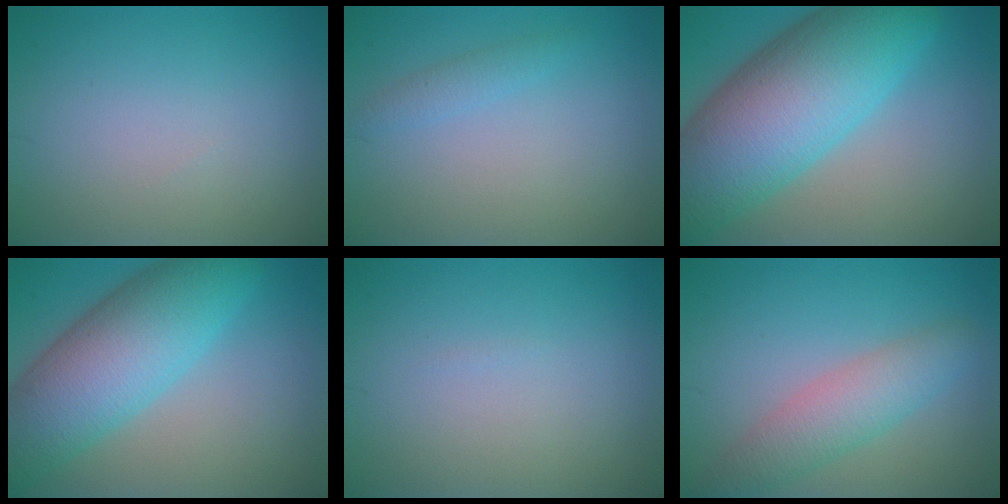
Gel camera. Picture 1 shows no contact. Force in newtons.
{"total": 1.3, "press": 1.3, "slide": 0.1}
{"total": 13.9, "press": 13.9, "slide": 0.4}
{"total": 10.0, "press": 10.0, "slide": 0.2}
{"total": 0.0}
{"total": 4.0, "press": 4.0, "slide": 0.1}